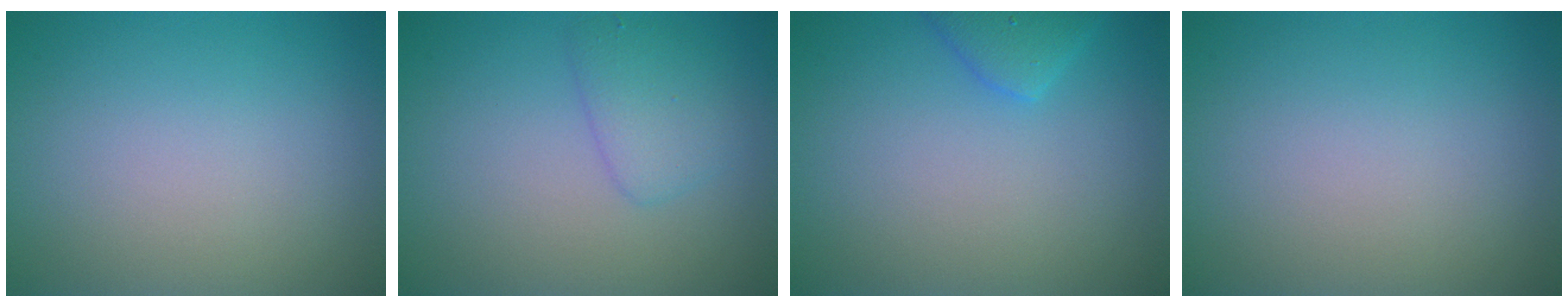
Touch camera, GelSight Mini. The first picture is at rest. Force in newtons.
{"total": 2.3, "press": 2.3, "slide": 0.2}
{"total": 2.1, "press": 2.1, "slide": 0.1}
{"total": 0.0}